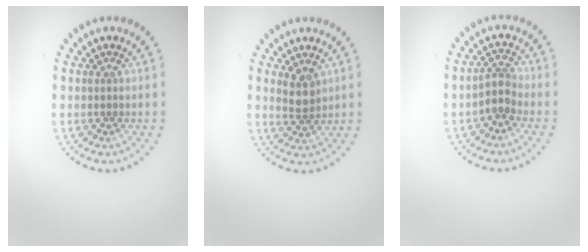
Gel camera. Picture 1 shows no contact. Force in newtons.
{"total": 2.0, "press": 1.6, "slide": 1.1}
{"total": 1.8, "press": 1.5, "slide": 1.1}